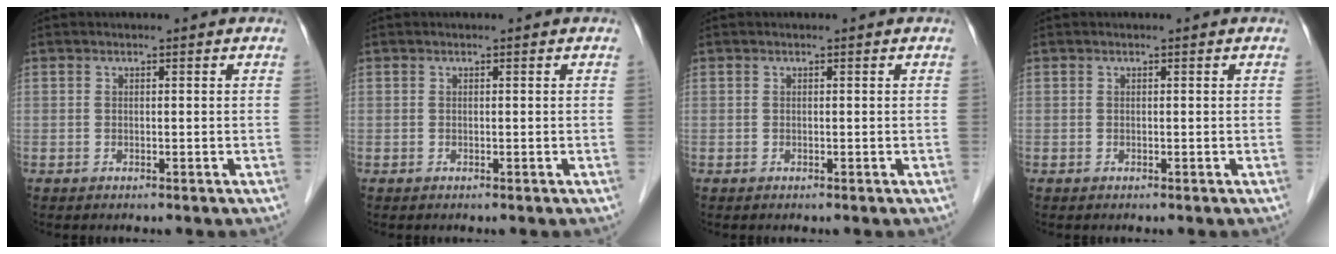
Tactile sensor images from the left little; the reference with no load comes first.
{"total": 0.0}
{"total": 0.0}
{"total": 0.0}